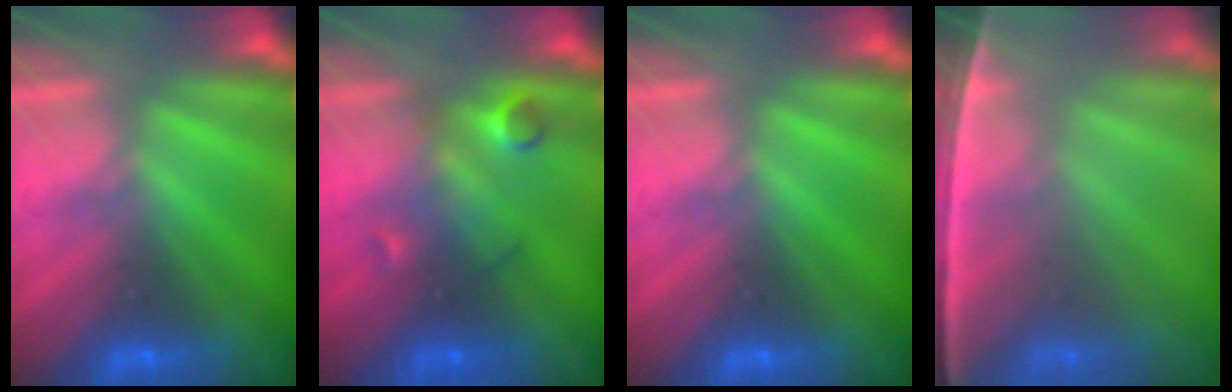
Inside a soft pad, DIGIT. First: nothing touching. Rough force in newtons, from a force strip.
{"total": 2.9}
{"total": 0.0}
{"total": 7.2}